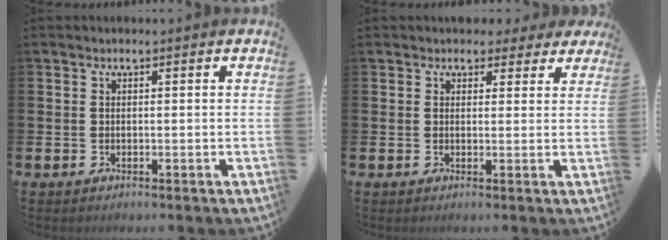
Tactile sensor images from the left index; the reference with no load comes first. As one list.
[{"total": 2.9, "force": [2.4, 1.6, 0.4], "torque": [0.001, -0.005, 0.039]}]